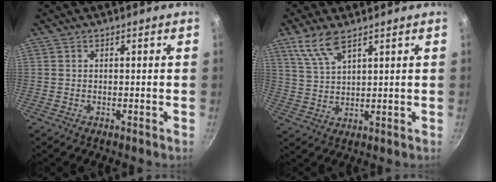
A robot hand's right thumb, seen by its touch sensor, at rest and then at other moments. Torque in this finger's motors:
{"motor_torque": [1.37, 3.62, 0.76, -0.01, 0.48]}